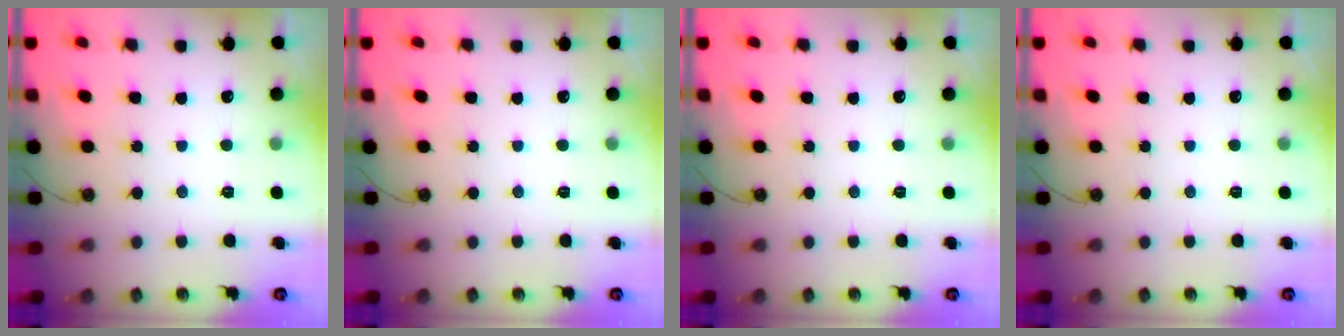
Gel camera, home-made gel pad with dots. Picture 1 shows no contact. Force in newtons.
{"total": 0.0}
{"total": 0.0}
{"total": 0.0}